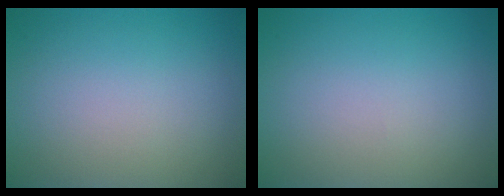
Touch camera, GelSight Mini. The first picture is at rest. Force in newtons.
{"total": 0.0}